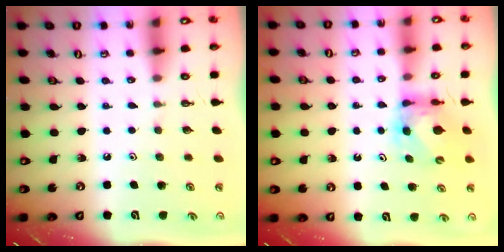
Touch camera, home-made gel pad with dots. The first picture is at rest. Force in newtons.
{"total": 5.6, "press": 5.6, "slide": 0.6}